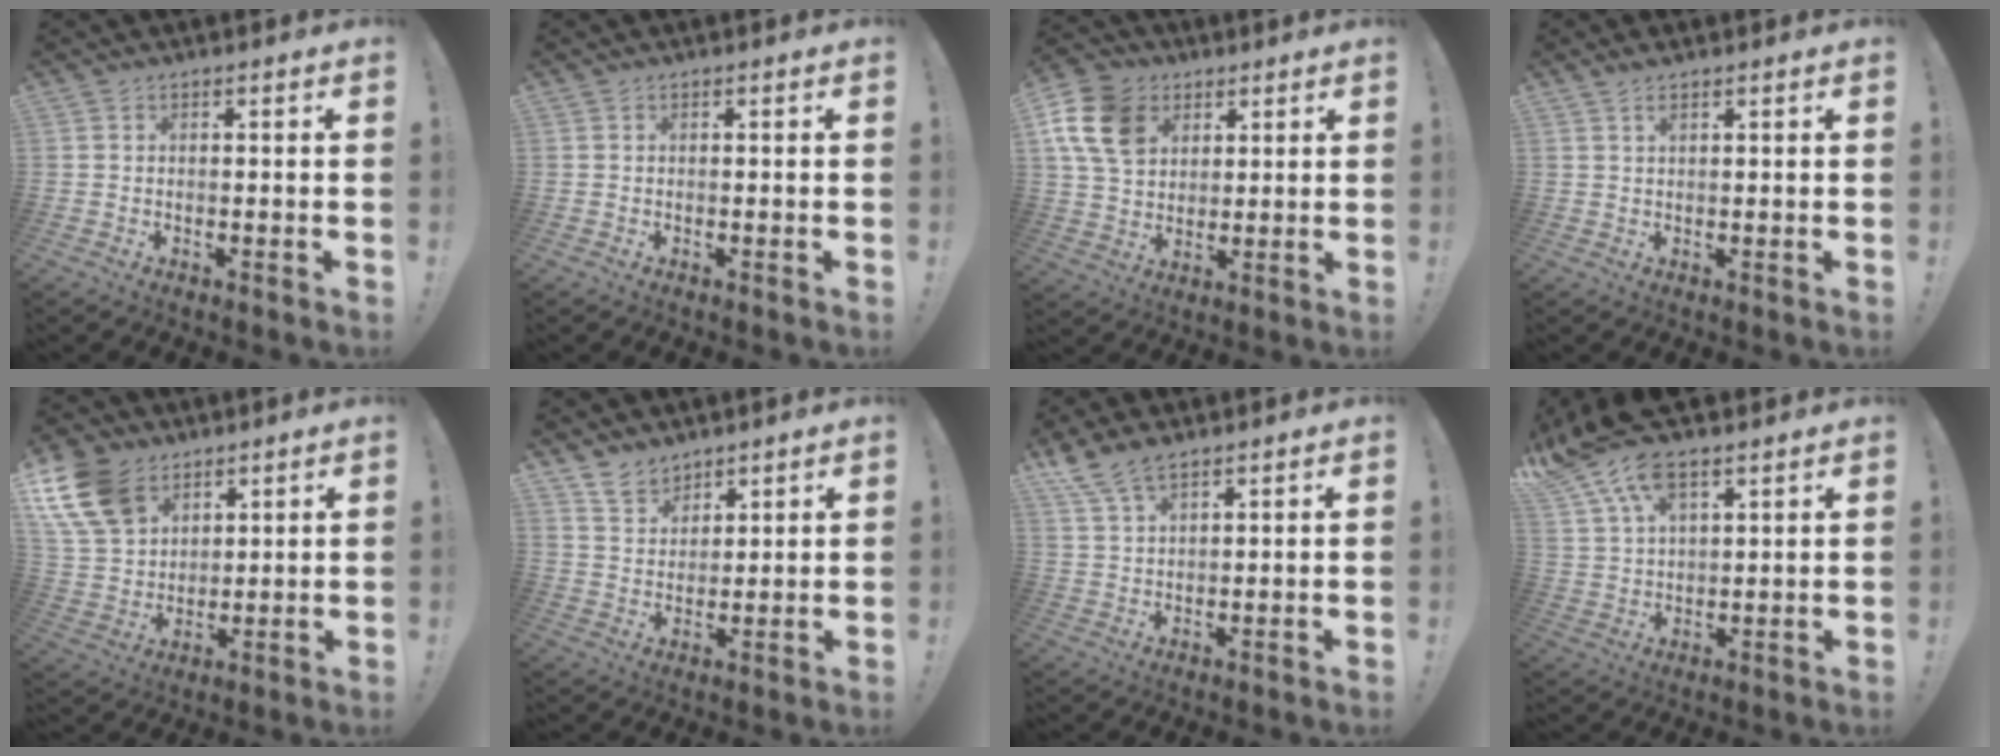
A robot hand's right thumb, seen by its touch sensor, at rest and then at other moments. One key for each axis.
{"total": 0.0}
{"total": 15.3, "fx": 6.0, "fy": 11.6, "fz": 8.0, "tx": -0.139, "ty": -0.018, "tz": 0.123}
{"total": 1.7, "fx": 1.2, "fy": 0.4, "fz": 1.1, "tx": -0.017, "ty": -0.007, "tz": 0.021}
{"total": 15.2, "fx": 8.5, "fy": 10.4, "fz": 7.2, "tx": -0.136, "ty": -0.044, "tz": 0.168}
{"total": 7.7, "fx": 6.6, "fy": 3.8, "fz": 0.9, "tx": -0.026, "ty": -0.049, "tz": 0.131}
{"total": 7.6, "fx": 5.9, "fy": 3.0, "fz": 3.8, "tx": -0.086, "ty": -0.022, "tz": 0.116}
{"total": 12.9, "fx": 9.0, "fy": 5.6, "fz": 7.2, "tx": -0.160, "ty": -0.048, "tz": 0.164}